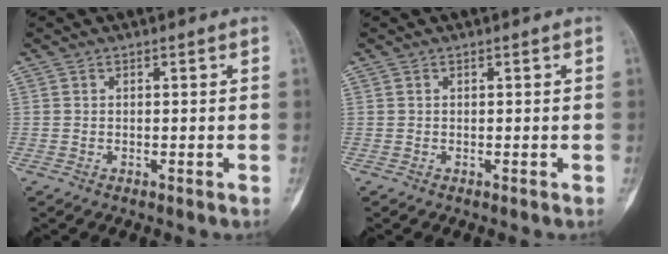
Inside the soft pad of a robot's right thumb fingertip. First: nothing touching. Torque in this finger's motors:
{"motor_torque": [2.34, 2.34, 0.01, -0.01, 0.00]}